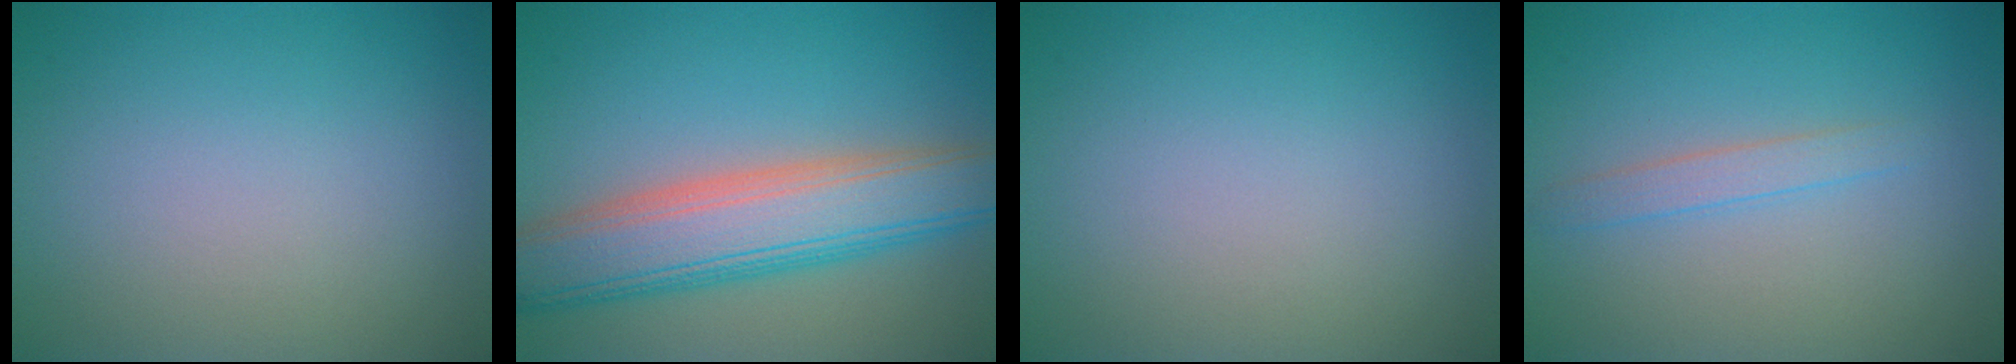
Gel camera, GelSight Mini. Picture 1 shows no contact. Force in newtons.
{"total": 8.4, "press": 8.4, "slide": 0.1}
{"total": 0.0}
{"total": 1.6, "press": 1.6, "slide": 0.1}